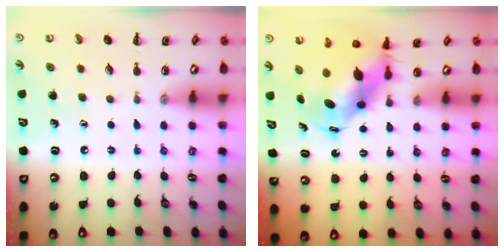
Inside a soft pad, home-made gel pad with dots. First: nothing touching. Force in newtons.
{"total": 7.1, "press": 6.9, "slide": 1.8}